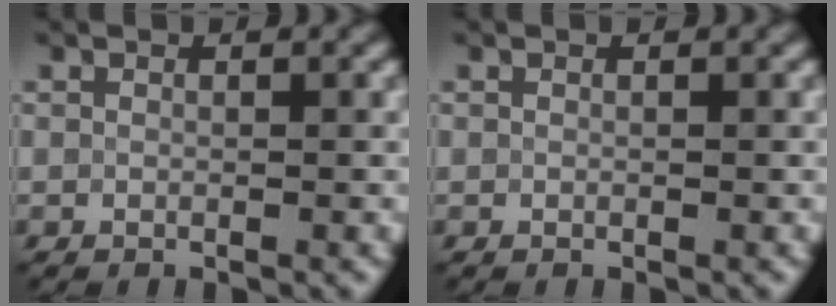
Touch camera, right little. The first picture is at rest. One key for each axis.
{"total": 0.0}